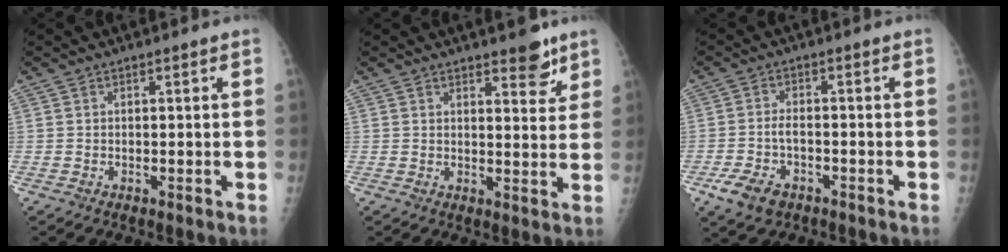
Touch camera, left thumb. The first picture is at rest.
{"total": 5.6, "force": [3.9, 2.1, 3.4], "torque": [-0.024, -0.026, 0.050]}
{"total": 6.5, "force": [-3.4, 3.7, 4.1], "torque": [-0.088, 0.012, -0.059]}